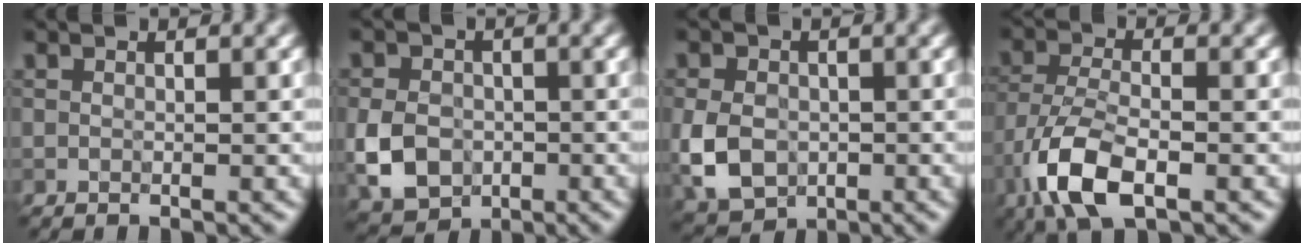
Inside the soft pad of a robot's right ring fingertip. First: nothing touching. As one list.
[{"total": 5.2, "force": [-1.3, 4.1, 2.9], "torque": [-0.065, -0.005, -0.032]}, {"total": 5.7, "force": [-1.2, 4.3, 3.4], "torque": [-0.085, -0.012, -0.026]}, {"total": 7.0, "force": [-3.5, 2.9, 5.3], "torque": [-0.114, -0.005, -0.078]}]